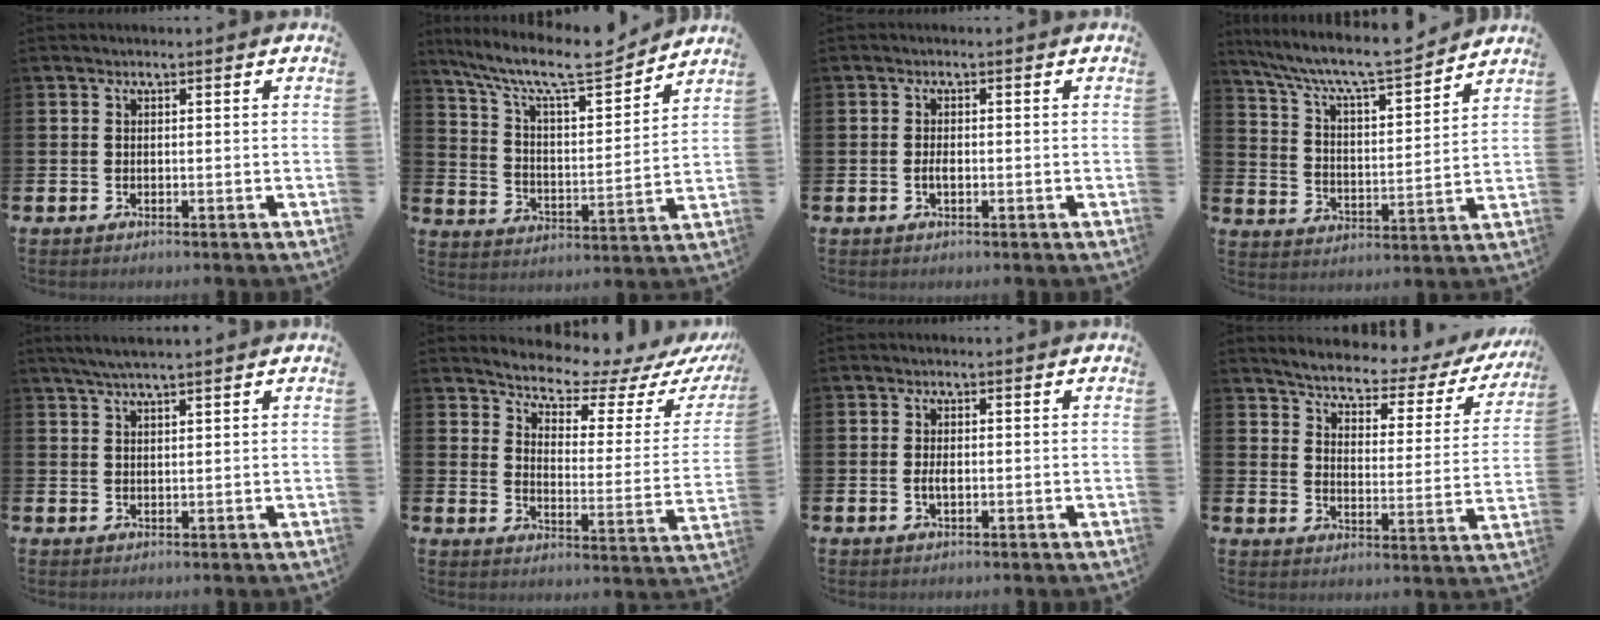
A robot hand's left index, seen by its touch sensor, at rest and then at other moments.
{"total": 10.4, "force": [9.0, 2.2, 4.8], "torque": [-0.116, -0.061, 0.150]}
{"total": 1.4, "force": [-0.3, 0.7, 1.2], "torque": [-0.018, 0.000, -0.008]}
{"total": 8.7, "force": [8.1, 0.8, 3.0], "torque": [-0.095, -0.057, 0.139]}
{"total": 3.2, "force": [2.7, 0.1, 1.7], "torque": [-0.035, -0.003, 0.049]}
{"total": 6.6, "force": [6.4, 1.0, 1.2], "torque": [-0.043, -0.060, 0.106]}
{"total": 1.6, "force": [-0.2, 0.8, 1.4], "torque": [-0.023, 0.001, -0.005]}
{"total": 4.4, "force": [4.0, 1.1, 1.4], "torque": [-0.052, -0.032, 0.059]}